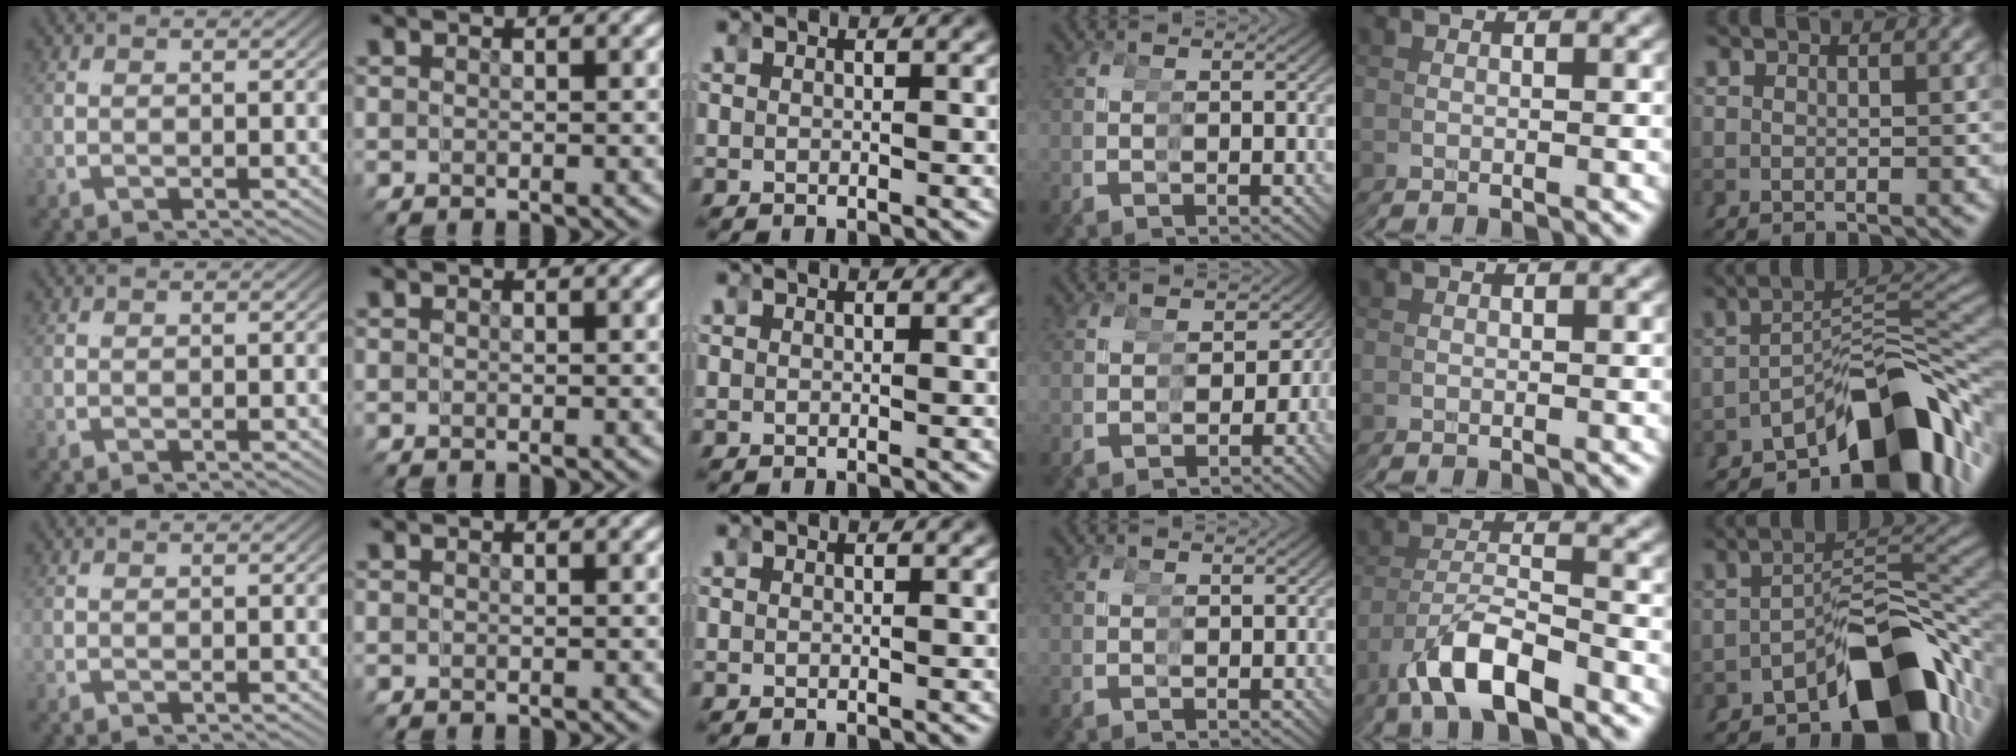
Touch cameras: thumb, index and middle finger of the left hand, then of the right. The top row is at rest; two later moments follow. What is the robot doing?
{"motion": "grasp_and_lifting", "object": "tape"}